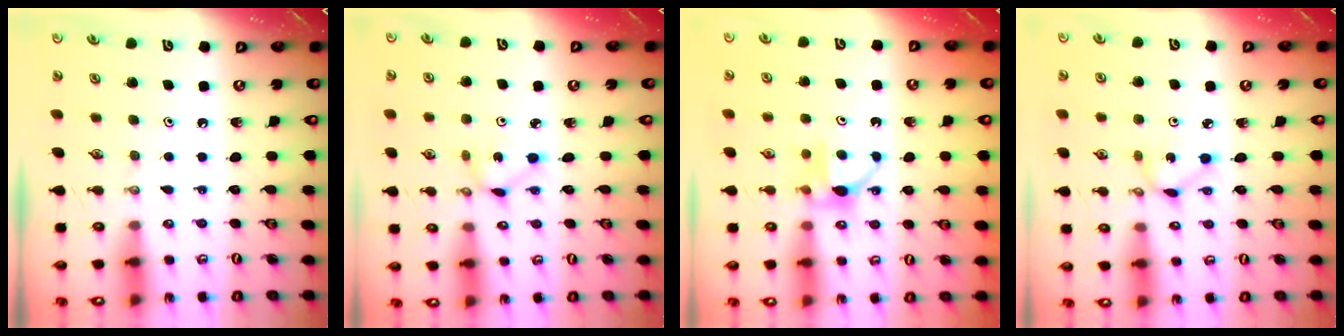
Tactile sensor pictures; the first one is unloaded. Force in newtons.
{"total": 2.6, "press": 2.6, "slide": 0.1}
{"total": 5.3, "press": 5.2, "slide": 0.8}
{"total": 2.8, "press": 2.8, "slide": 0.1}